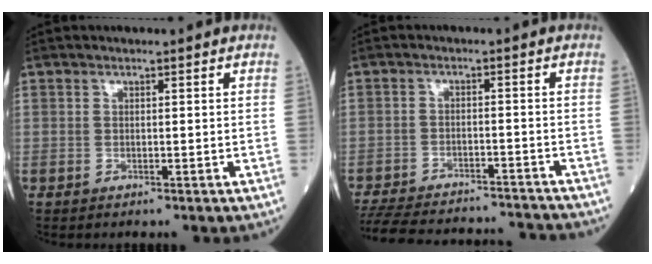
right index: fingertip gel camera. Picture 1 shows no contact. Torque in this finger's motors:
{"motor_torque": [-1.72, -0.35, -1.06, -0.21]}